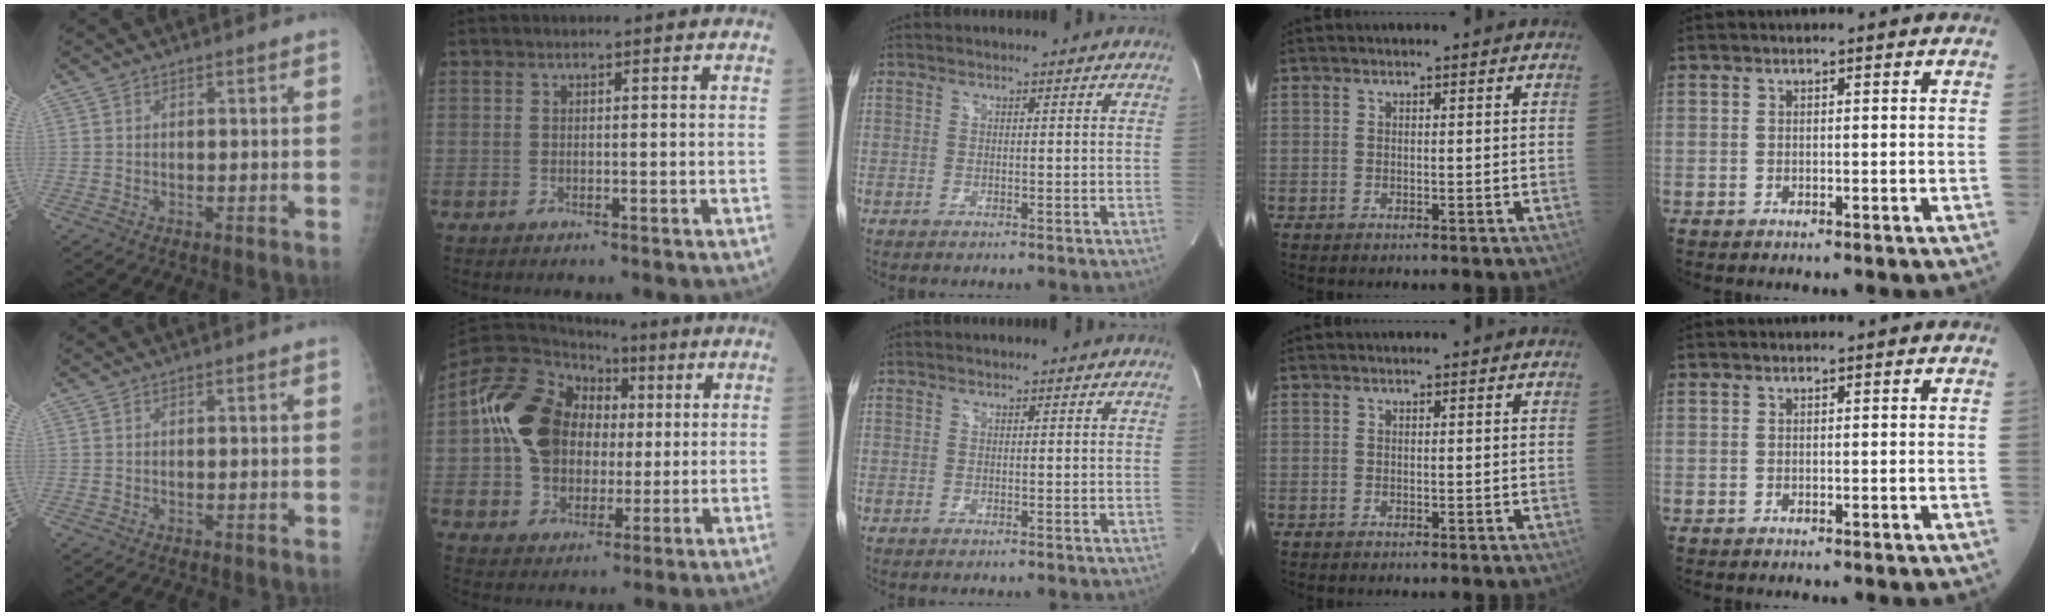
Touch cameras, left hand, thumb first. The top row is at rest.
{"index": {"total": 15.0, "force": [1.9, 11.7, 9.3], "torque": [-0.203, 0.043, 0.037]}}